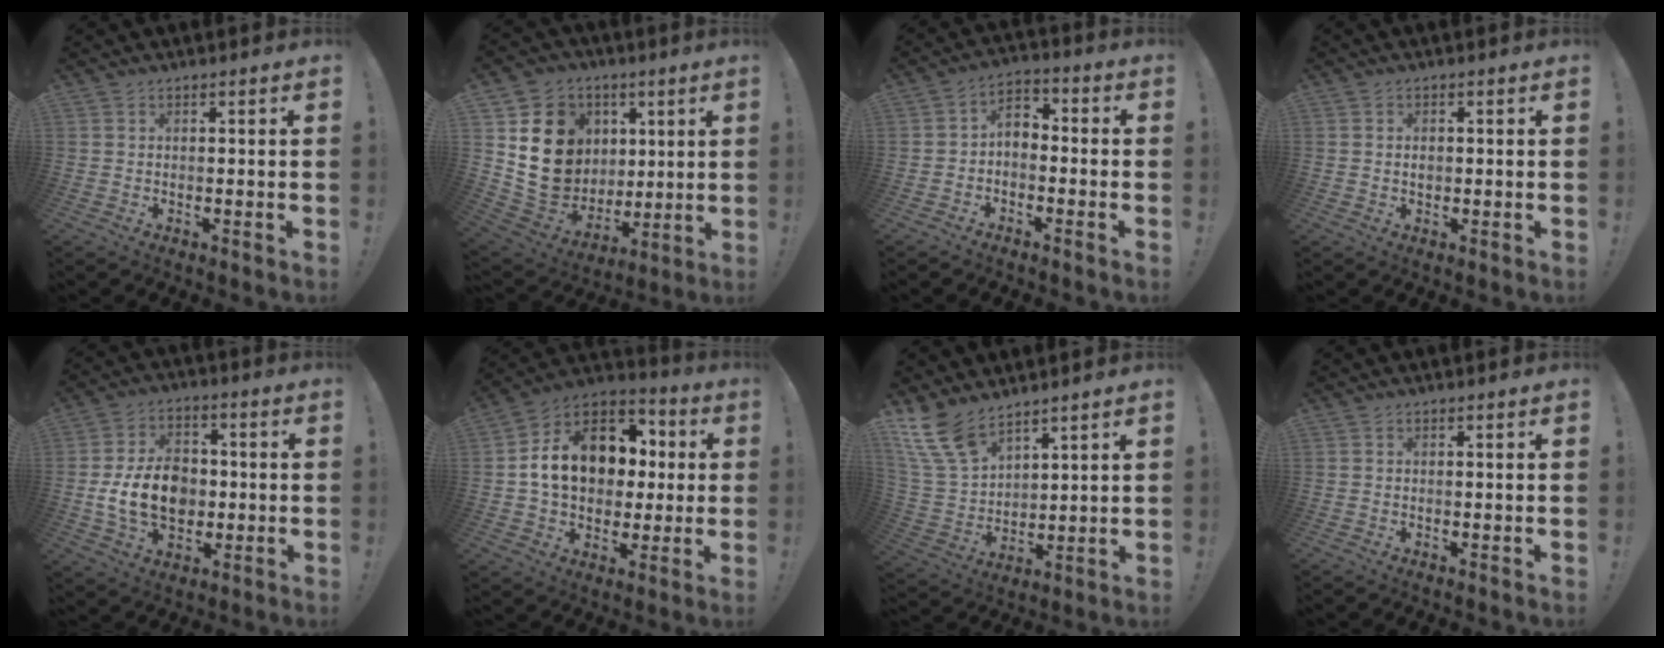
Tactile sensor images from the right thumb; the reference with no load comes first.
{"total": 19.5, "force": [4.9, 16.7, 8.8], "torque": [-0.132, -0.017, 0.125]}
{"total": 4.4, "force": [-2.2, 3.0, 2.3], "torque": [-0.049, 0.013, -0.039]}
{"total": 1.3, "force": [0.0, 1.1, 0.7], "torque": [0.002, -0.002, -0.004]}
{"total": 15.7, "force": [-1.3, 11.5, 10.7], "torque": [-0.201, 0.010, -0.024]}
{"total": 18.1, "force": [2.8, 13.8, 11.4], "torque": [-0.175, 0.012, 0.066]}
{"total": 12.8, "force": [9.7, 6.2, 5.6], "torque": [-0.134, -0.059, 0.189]}
{"total": 0.0}